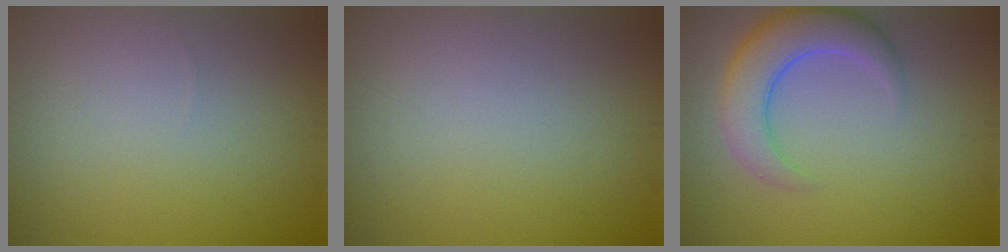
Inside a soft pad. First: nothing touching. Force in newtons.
{"total": 0.0}
{"total": 5.7, "press": 5.7, "slide": 0.4}